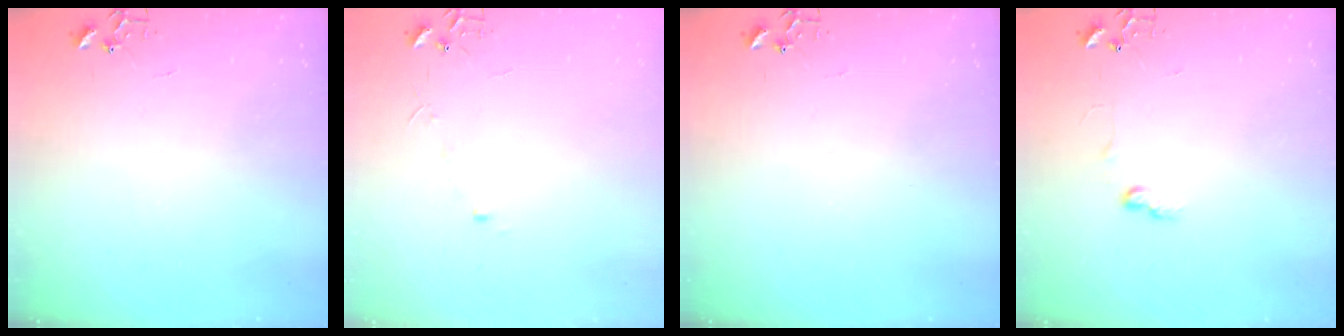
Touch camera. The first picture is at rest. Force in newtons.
{"total": 3.9, "press": 3.8, "slide": 0.4}
{"total": 0.0}
{"total": 6.7, "press": 6.6, "slide": 0.9}